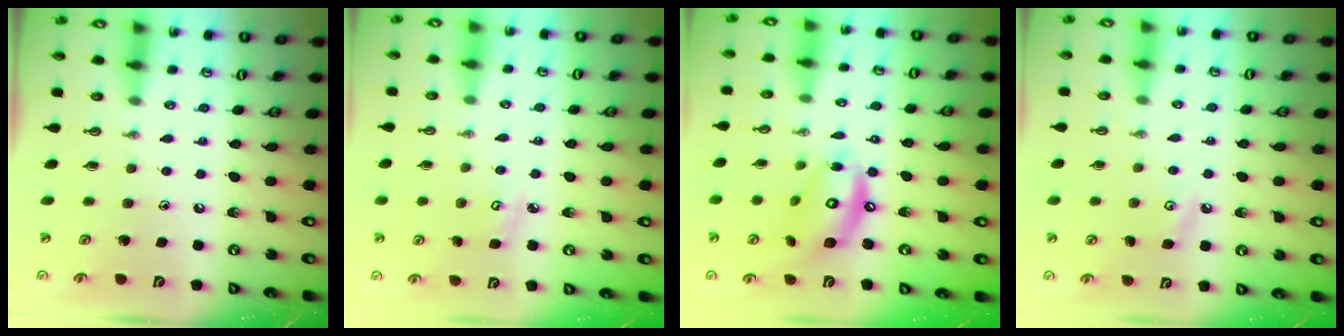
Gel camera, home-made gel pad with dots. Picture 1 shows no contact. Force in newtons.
{"total": 3.4, "press": 3.4, "slide": 0.3}
{"total": 13.8, "press": 13.7, "slide": 1.2}
{"total": 4.0, "press": 3.9, "slide": 0.6}